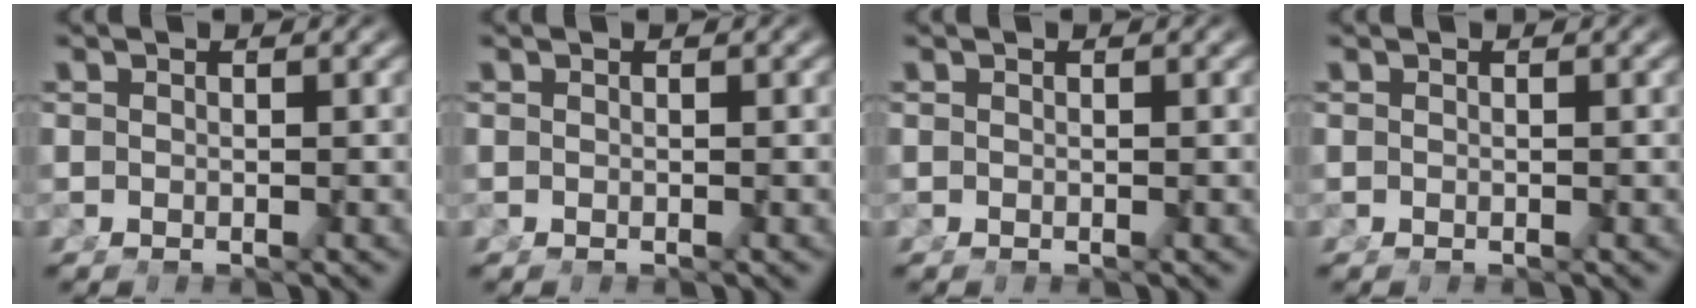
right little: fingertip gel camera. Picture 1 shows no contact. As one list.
[{"total": 0.0}, {"total": 0.0}, {"total": 0.0}]